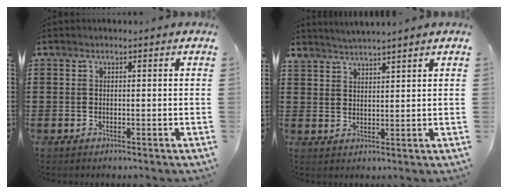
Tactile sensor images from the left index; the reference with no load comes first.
{"total": 2.4, "force": [2.3, -0.7, -0.3], "torque": [-0.001, -0.009, 0.044]}